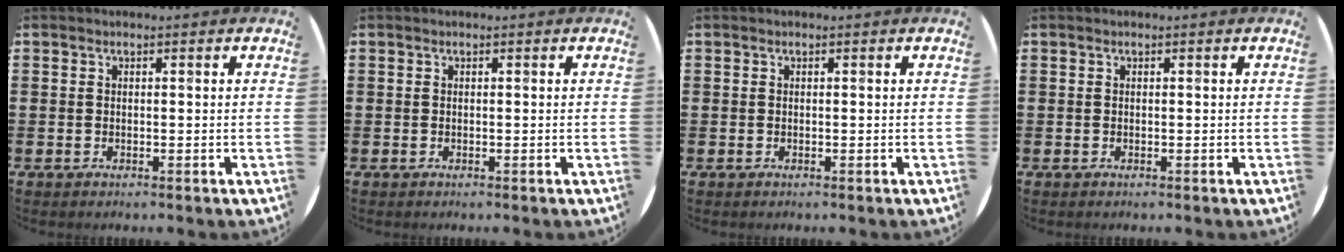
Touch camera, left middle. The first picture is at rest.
{"total": 0.0}
{"total": 0.0}
{"total": 0.0}